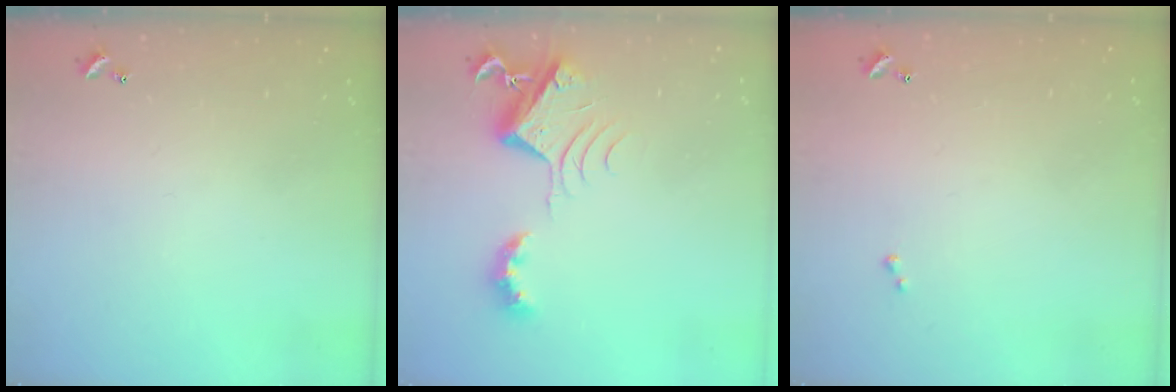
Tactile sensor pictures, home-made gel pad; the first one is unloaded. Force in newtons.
{"total": 7.6, "press": 7.5, "slide": 1.0}
{"total": 0.0}